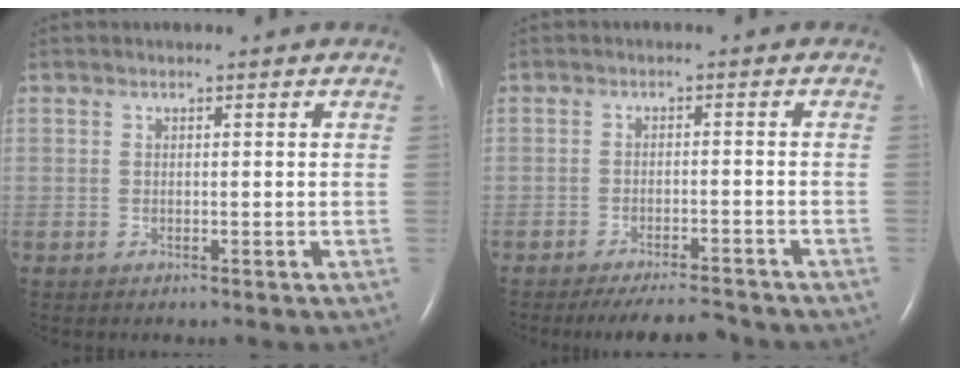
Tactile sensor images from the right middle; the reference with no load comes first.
{"total": 7.3, "force": [-6.8, 0.9, 2.5], "torque": [-0.036, -0.010, -0.099]}